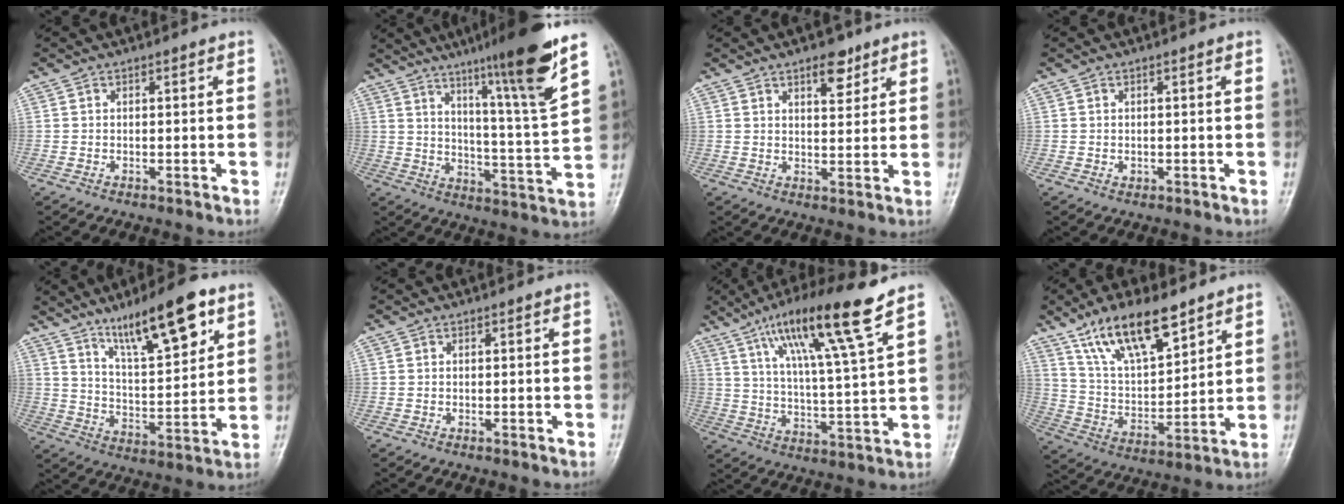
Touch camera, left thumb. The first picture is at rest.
{"total": 18.0, "force": [11.7, 0.1, 13.7], "torque": [-0.193, -0.063, 0.177]}
{"total": 5.3, "force": [3.4, 2.5, 3.3], "torque": [-0.027, -0.019, 0.048]}
{"total": 0.8, "force": [0.0, 0.6, 0.5], "torque": [-0.003, 0.001, 0.001]}
{"total": 15.9, "force": [9.6, 4.2, 12.0], "torque": [-0.175, -0.045, 0.165]}
{"total": 0.0}
{"total": 16.2, "force": [9.9, 0.9, 12.8], "torque": [-0.221, -0.037, 0.172]}
{"total": 15.8, "force": [10.4, 5.9, 10.4], "torque": [-0.158, -0.046, 0.200]}